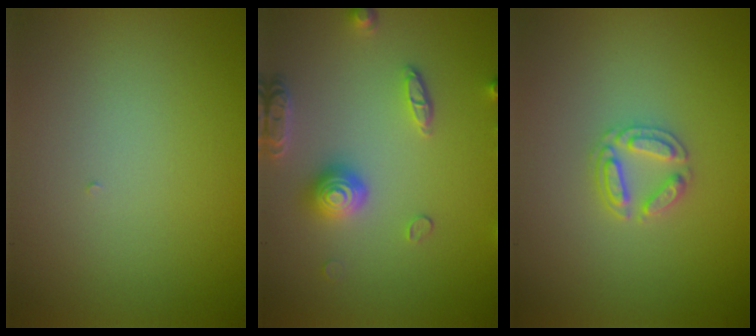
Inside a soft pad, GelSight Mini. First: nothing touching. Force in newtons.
{"total": 4.1, "press": 3.5, "slide": 2.0}
{"total": 2.5, "press": 2.5, "slide": 0.4}